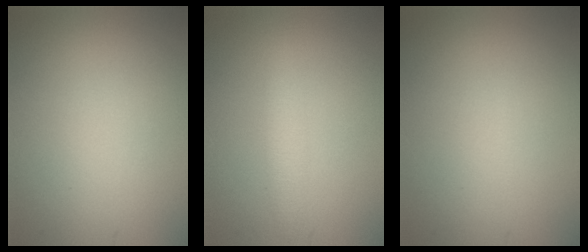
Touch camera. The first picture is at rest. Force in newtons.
{"total": 1.8, "press": 1.8, "slide": 0.2}
{"total": 0.0}